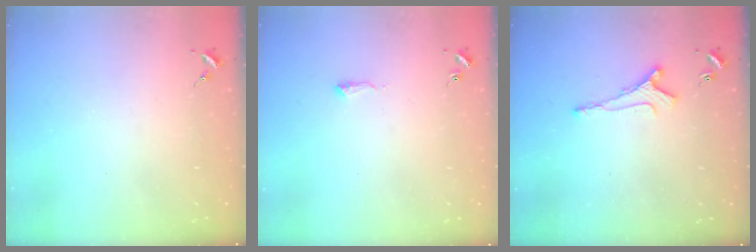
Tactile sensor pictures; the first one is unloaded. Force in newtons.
{"total": 6.5, "press": 6.5, "slide": 0.6}
{"total": 4.5, "press": 4.4, "slide": 0.9}